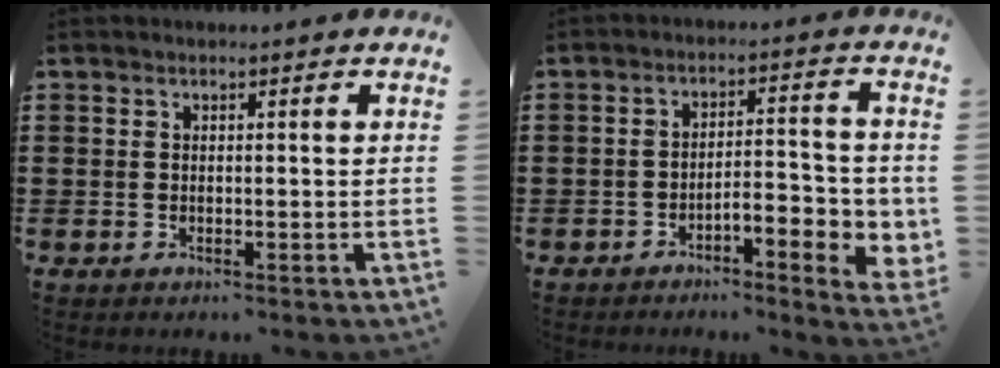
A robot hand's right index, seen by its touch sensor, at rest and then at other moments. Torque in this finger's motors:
{"motor_torque": [0.92, -0.79, 0.22, 0.06]}